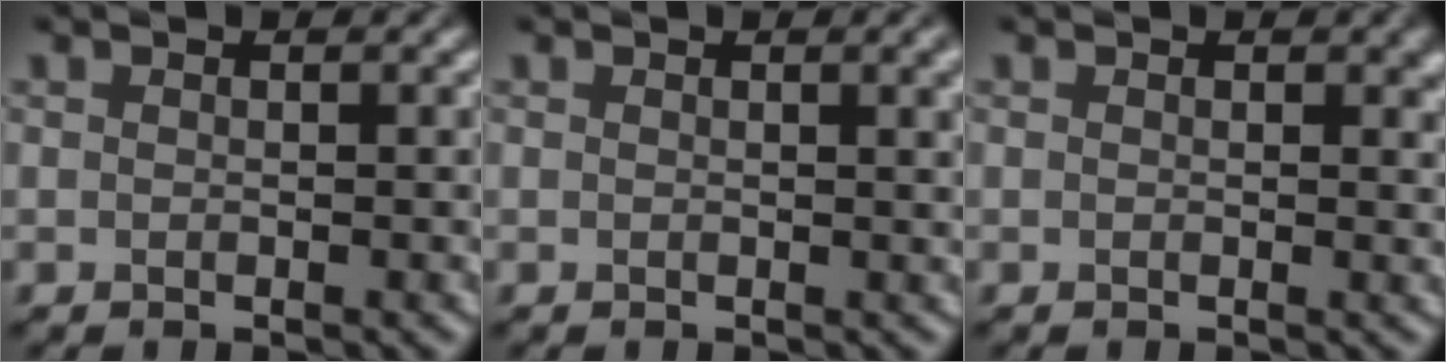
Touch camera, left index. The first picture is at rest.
{"total": 2.4, "force": [1.0, 0.8, 2.0], "torque": [-0.014, 0.006, 0.011]}
{"total": 1.1, "force": [0.4, 0.5, 1.0], "torque": [-0.007, -0.003, 0.006]}